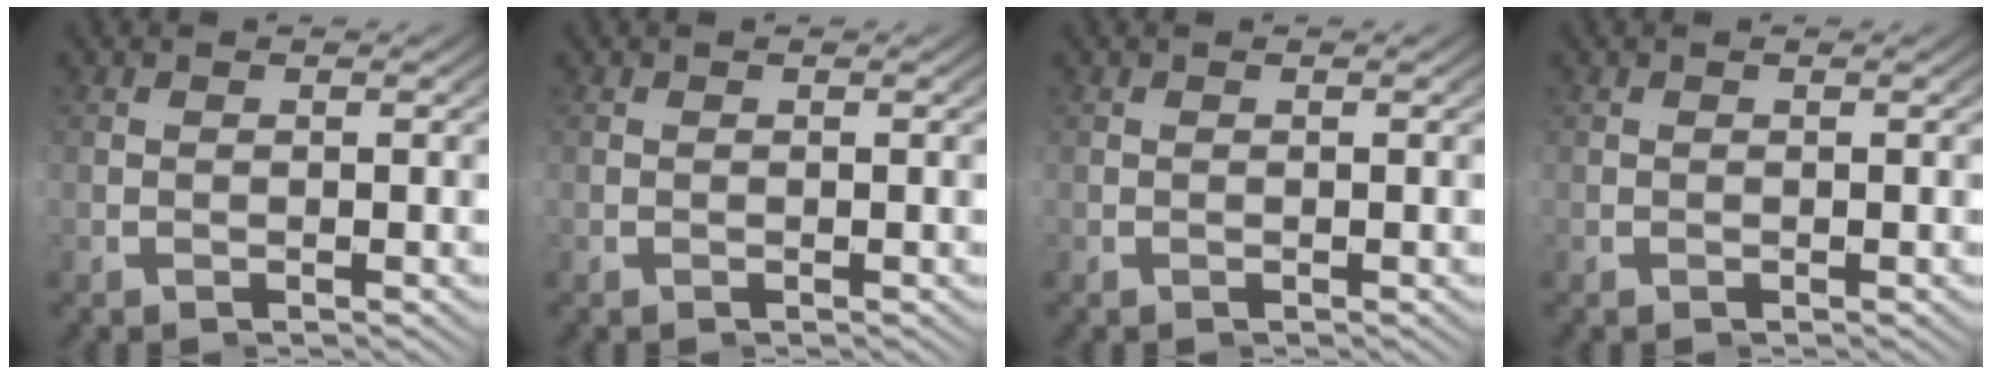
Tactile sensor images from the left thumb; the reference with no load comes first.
{"total": 0.0}
{"total": 0.0}
{"total": 0.0}